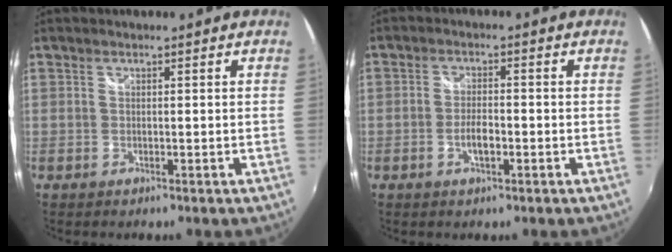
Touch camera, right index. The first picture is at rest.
{"total": 3.6, "force": [-1.4, 1.4, 3.0], "torque": [-0.062, 0.000, -0.026]}